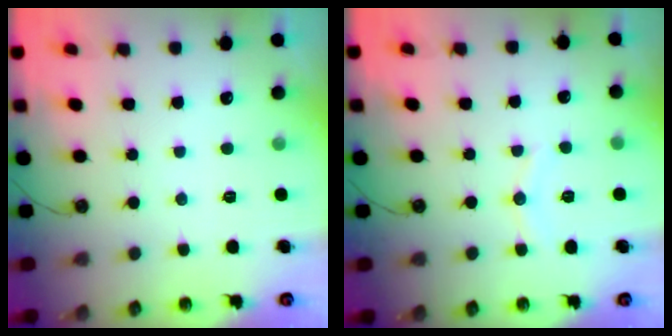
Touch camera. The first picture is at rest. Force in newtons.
{"total": 7.0, "press": 7.0, "slide": 0.2}